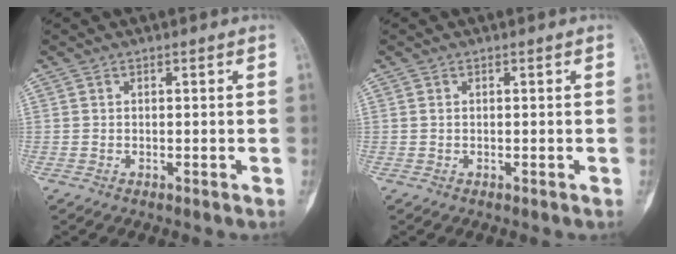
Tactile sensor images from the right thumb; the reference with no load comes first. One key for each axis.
{"total": 0.0}